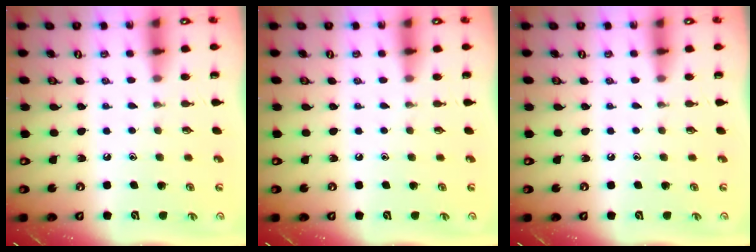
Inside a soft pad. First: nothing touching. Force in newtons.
{"total": 0.0}
{"total": 0.0}